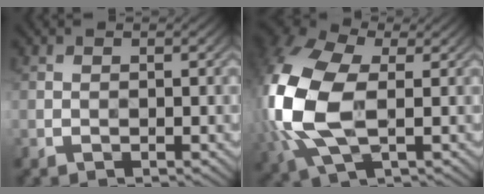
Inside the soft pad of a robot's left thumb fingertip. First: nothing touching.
{"total": 16.1, "force": [-0.5, 9.9, 12.7], "torque": [-0.347, -0.011, -0.009]}